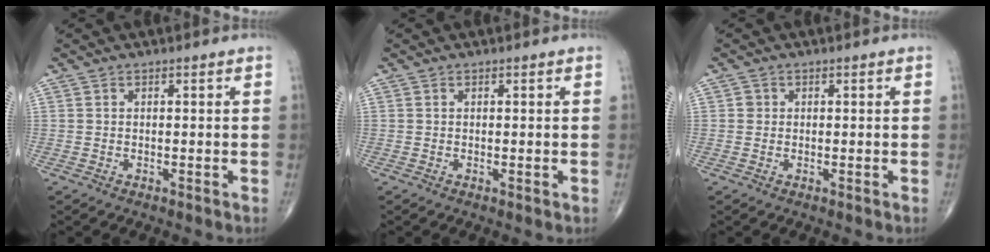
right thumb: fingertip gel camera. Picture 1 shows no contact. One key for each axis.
{"total": 0.6, "fx": 0.0, "fy": 0.2, "fz": 0.5, "tx": -0.007, "ty": -0.003, "tz": 0.000}
{"total": 1.2, "fx": 0.1, "fy": 1.2, "fz": 0.2, "tx": 0.004, "ty": 0.002, "tz": 0.000}